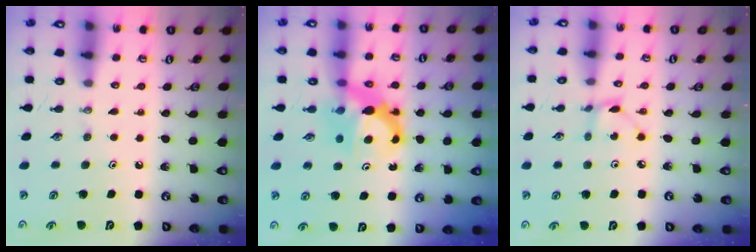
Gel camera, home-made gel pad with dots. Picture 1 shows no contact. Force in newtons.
{"total": 7.4, "press": 7.4, "slide": 0.5}
{"total": 2.6, "press": 2.6, "slide": 0.2}